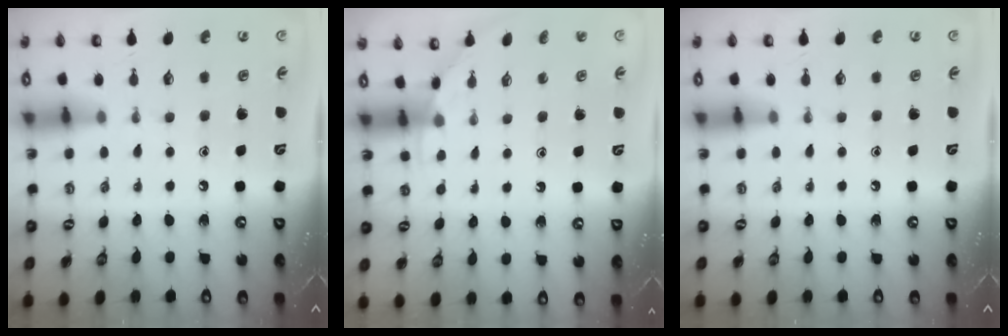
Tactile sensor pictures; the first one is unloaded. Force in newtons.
{"total": 2.5, "press": 2.5, "slide": 0.2}
{"total": 0.0}